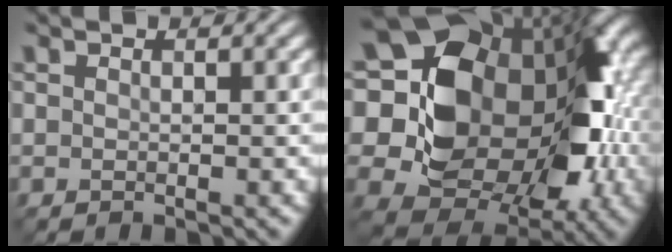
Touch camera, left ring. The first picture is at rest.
{"total": 17.6, "force": [1.3, 13.5, 11.2], "torque": [-0.181, 0.002, 0.037]}